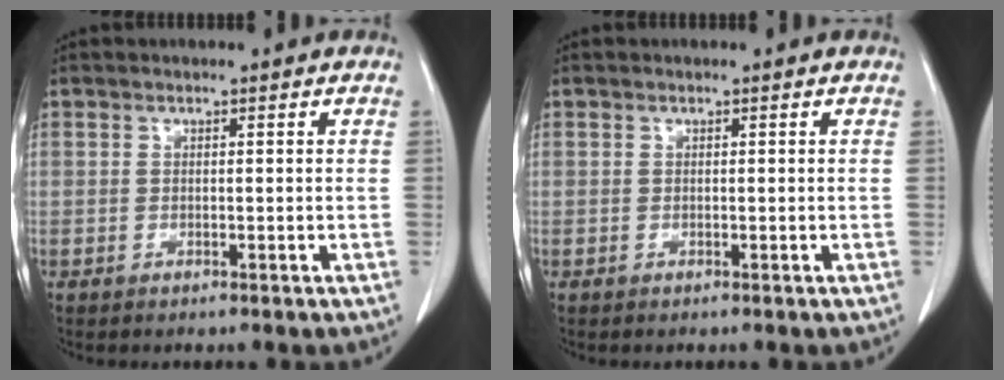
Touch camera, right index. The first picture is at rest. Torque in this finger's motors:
{"motor_torque": [0.00, 0.00, 0.00, 0.00]}